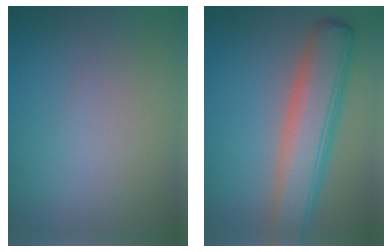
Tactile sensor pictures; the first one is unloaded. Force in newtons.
{"total": 7.1, "press": 7.1, "slide": 0.6}